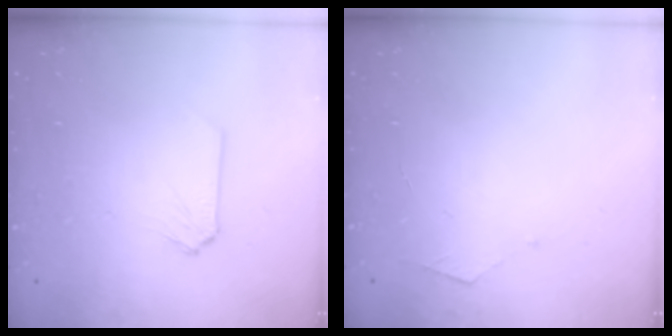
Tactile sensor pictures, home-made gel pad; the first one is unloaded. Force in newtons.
{"total": 3.7, "press": 3.7, "slide": 0.5}